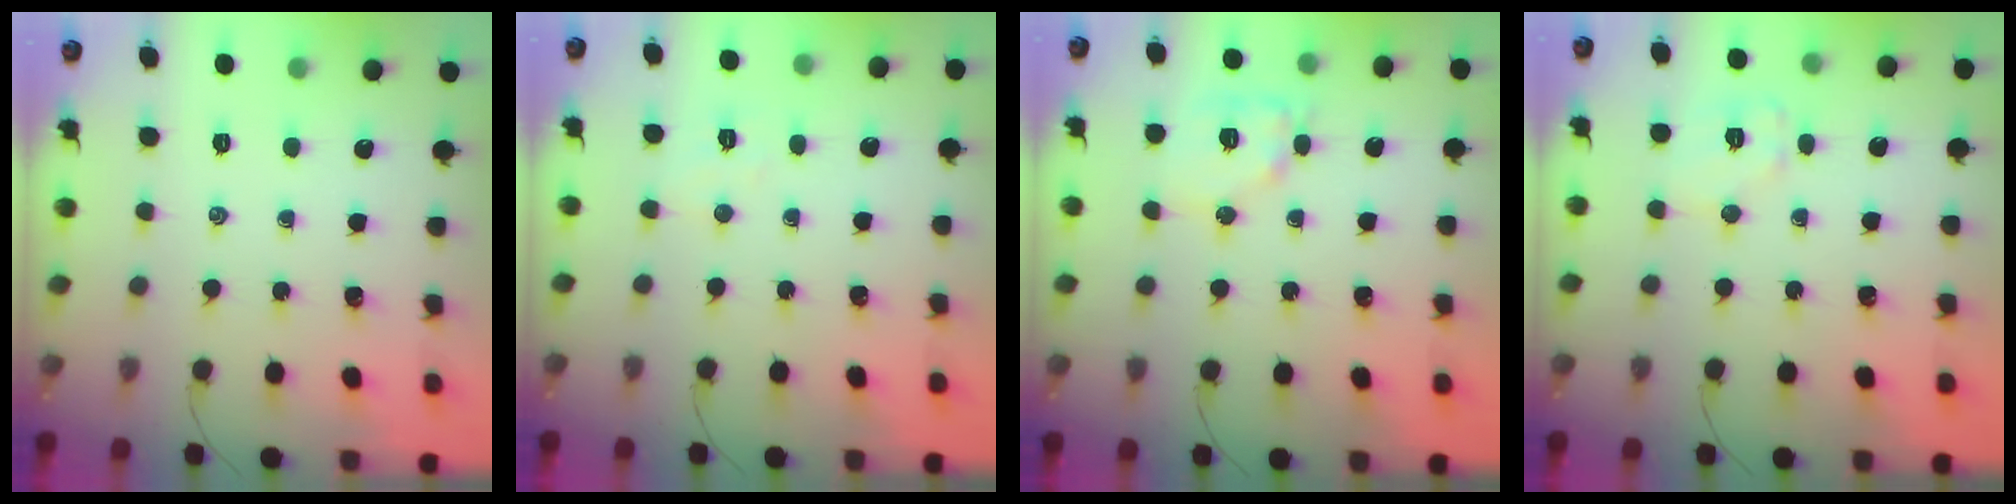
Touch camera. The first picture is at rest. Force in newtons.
{"total": 4.7, "press": 4.6, "slide": 1.0}
{"total": 11.1, "press": 11.1, "slide": 1.2}
{"total": 7.6, "press": 7.6, "slide": 0.6}